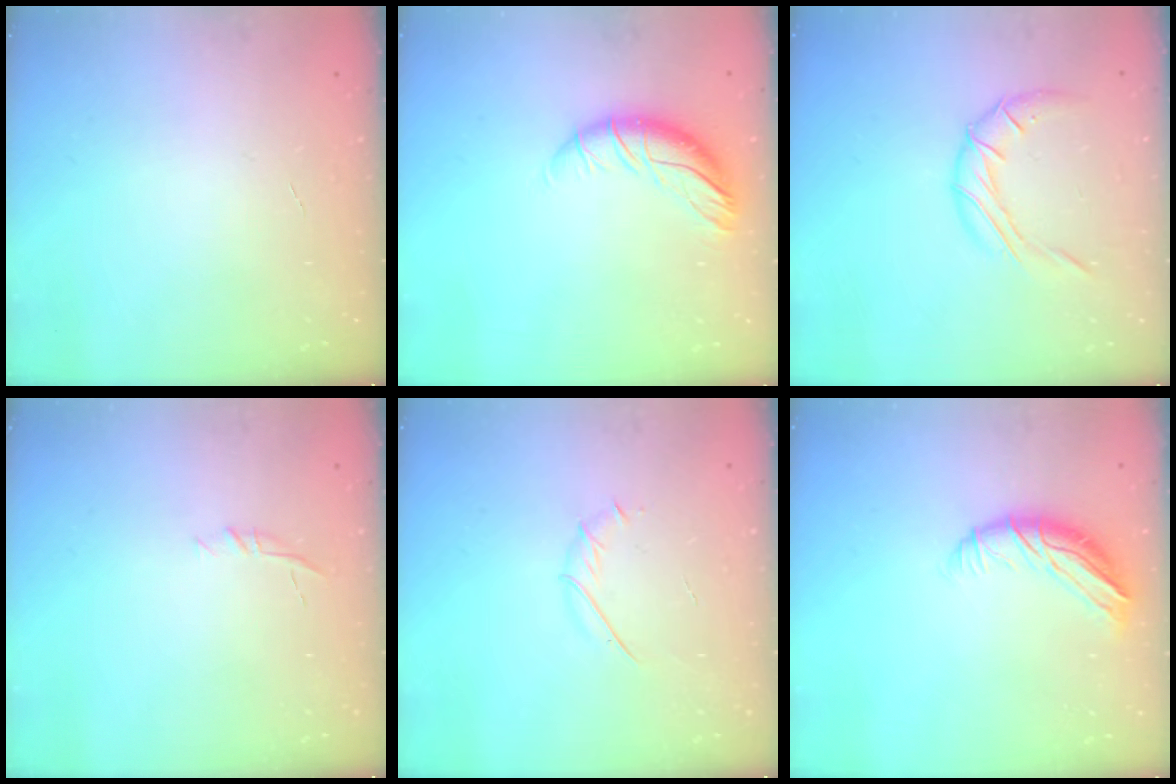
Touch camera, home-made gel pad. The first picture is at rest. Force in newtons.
{"total": 10.2, "press": 10.1, "slide": 0.9}
{"total": 10.4, "press": 10.4, "slide": 0.4}
{"total": 5.6, "press": 5.4, "slide": 1.7}
{"total": 2.7, "press": 2.6, "slide": 0.8}
{"total": 8.9, "press": 8.9, "slide": 1.2}